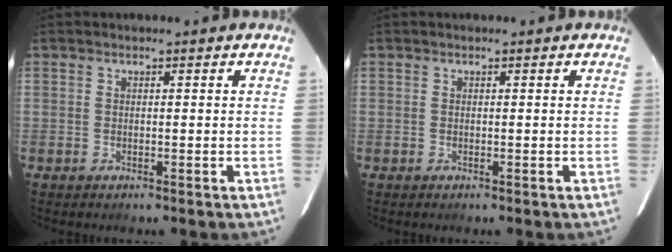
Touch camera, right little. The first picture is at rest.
{"total": 0.0}